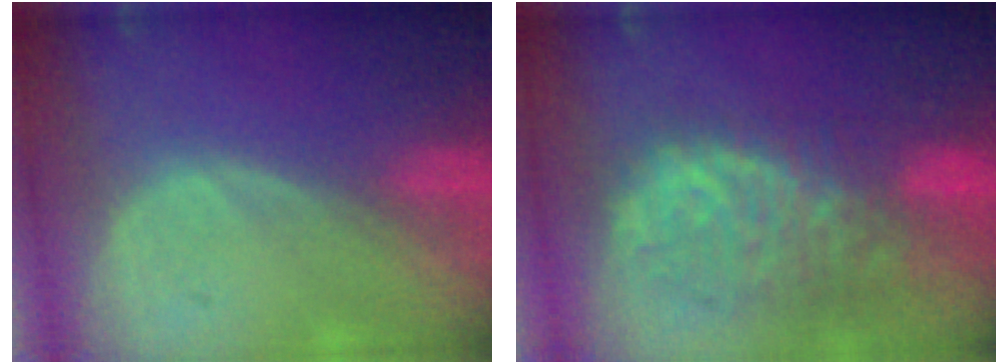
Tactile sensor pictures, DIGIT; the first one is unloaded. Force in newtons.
{"total": 11.2, "press": 9.6, "slide": 5.9}